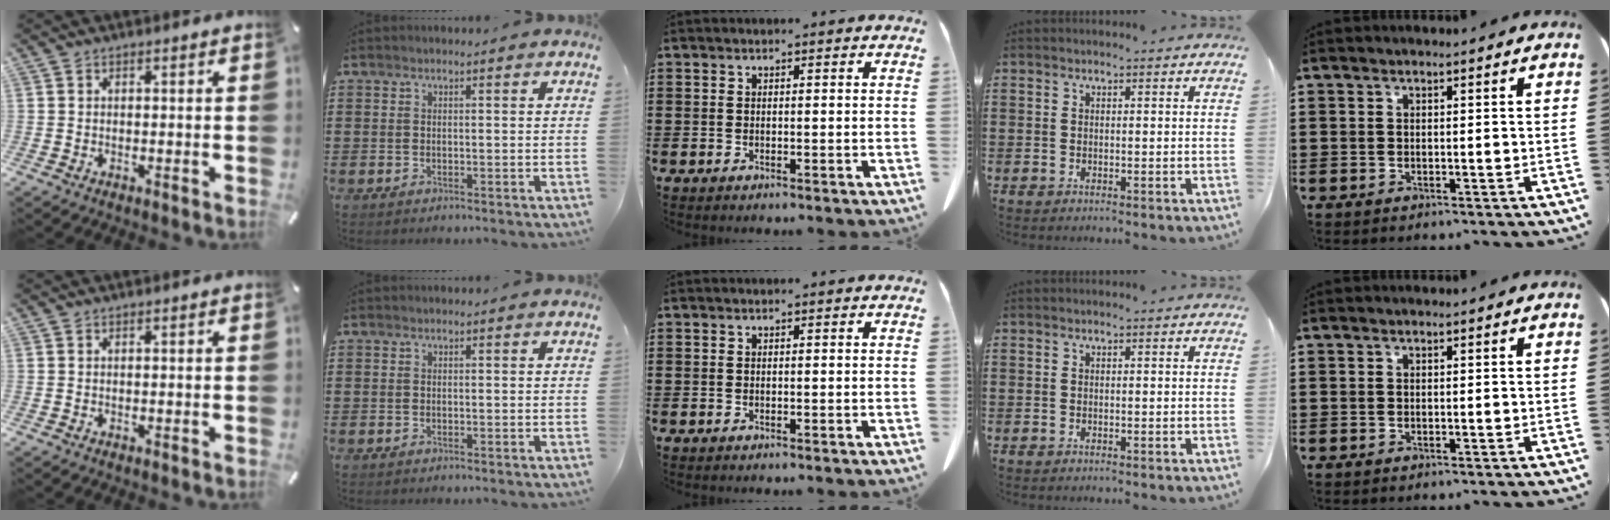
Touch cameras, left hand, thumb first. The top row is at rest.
{}